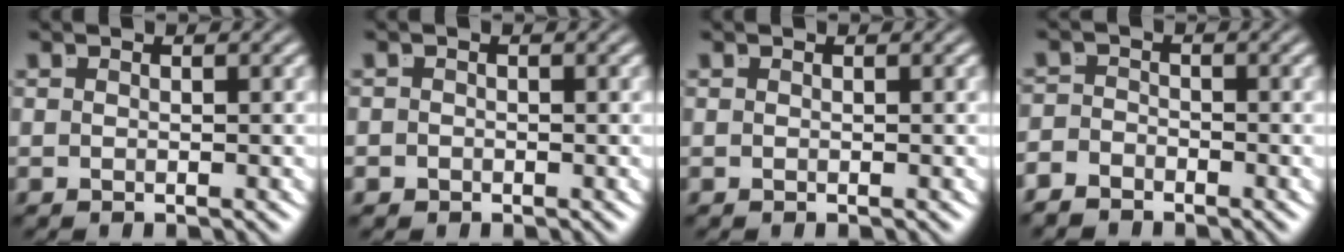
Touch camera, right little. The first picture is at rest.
{"total": 1.0, "force": [-0.8, 0.6, -0.1], "torque": [-0.004, -0.013, -0.007]}
{"total": 0.0}
{"total": 2.3, "force": [-2.2, 0.6, 0.0], "torque": [0.001, -0.020, -0.033]}